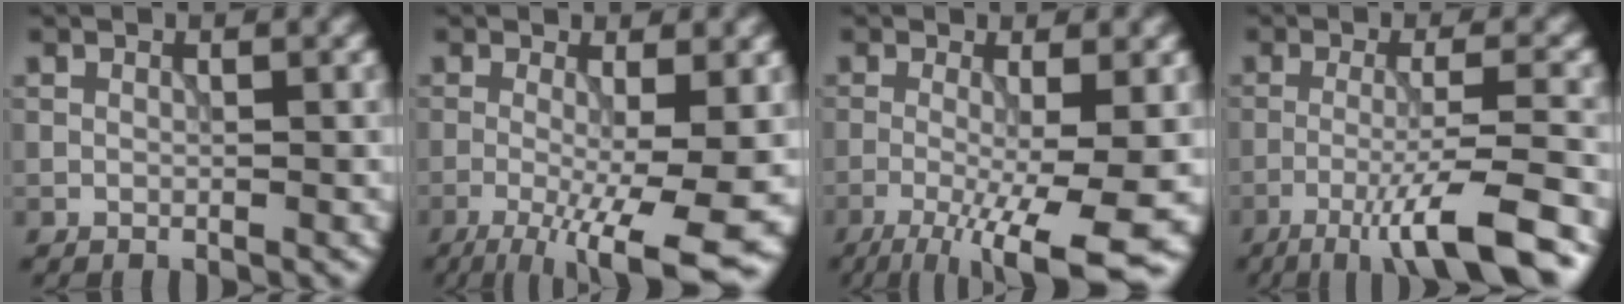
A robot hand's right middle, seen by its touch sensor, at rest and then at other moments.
{"total": 9.9, "force": [-3.1, 2.5, 9.1], "torque": [-0.138, -0.012, -0.041]}
{"total": 9.3, "force": [-3.6, 2.1, 8.3], "torque": [-0.130, -0.012, -0.053]}
{"total": 8.1, "force": [-4.5, 0.9, 6.6], "torque": [-0.102, 0.006, -0.079]}